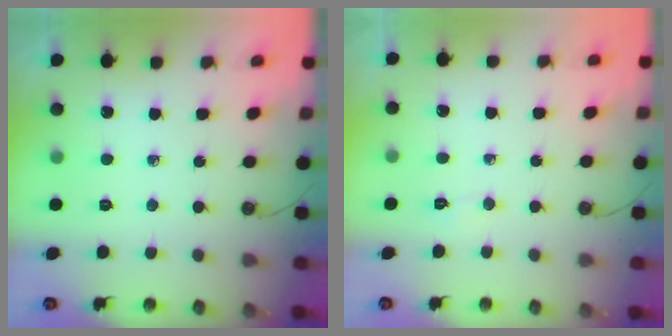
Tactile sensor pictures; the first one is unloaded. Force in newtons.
{"total": 2.3, "press": 2.3, "slide": 0.3}